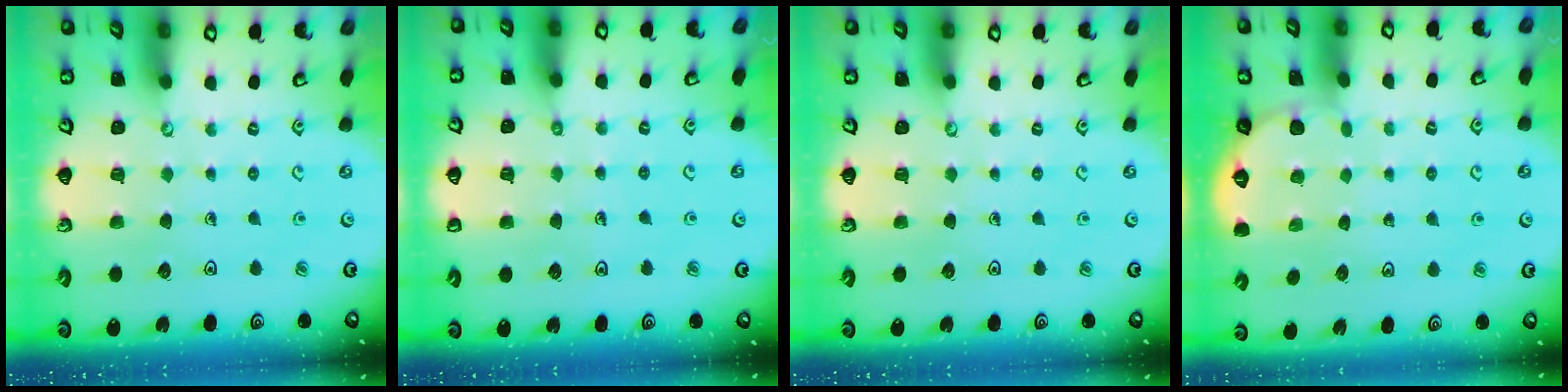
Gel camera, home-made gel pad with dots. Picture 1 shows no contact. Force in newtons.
{"total": 3.8, "press": 3.6, "slide": 1.2}
{"total": 0.0}
{"total": 0.0}